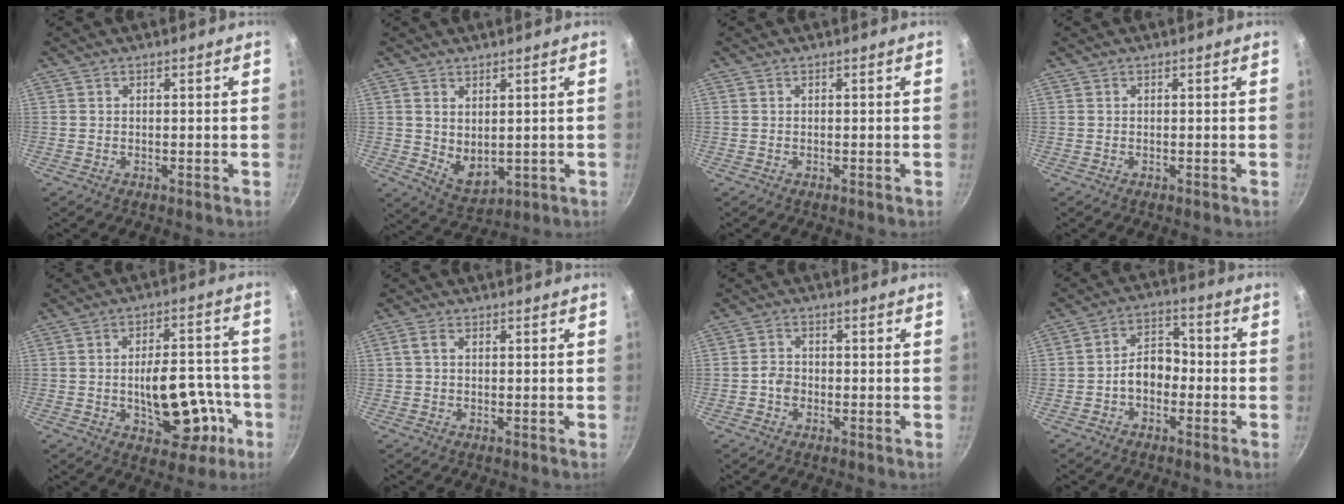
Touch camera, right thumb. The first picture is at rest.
{"total": 6.1, "force": [1.3, 4.0, 4.4], "torque": [-0.063, -0.025, 0.037]}
{"total": 0.0}
{"total": 0.0}
{"total": 15.4, "force": [-4.6, 8.4, 12.1], "torque": [-0.125, 0.040, -0.053]}
{"total": 1.8, "force": [0.3, 1.2, 1.4], "torque": [-0.029, 0.006, 0.005]}
{"total": 2.8, "force": [-1.0, 2.2, 1.2], "torque": [-0.013, 0.017, -0.022]}
{"total": 6.9, "force": [-2.1, 4.8, 4.5], "torque": [-0.044, 0.035, -0.045]}